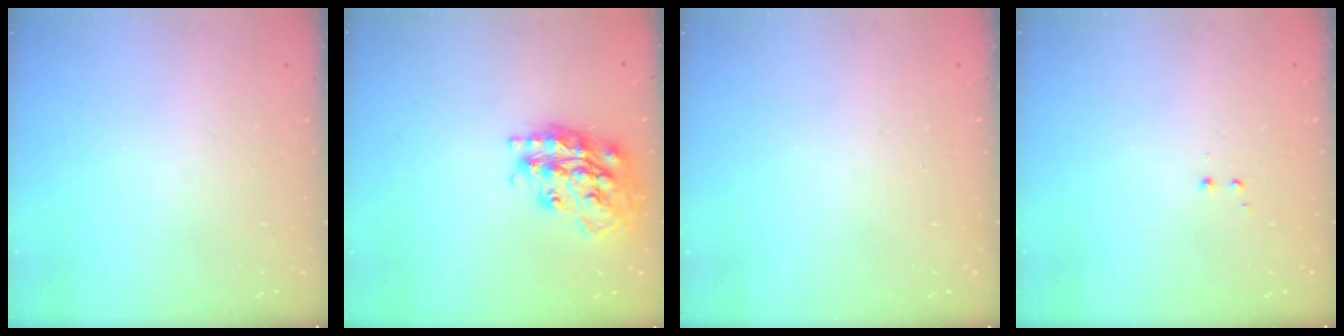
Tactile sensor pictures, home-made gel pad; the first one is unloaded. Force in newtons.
{"total": 20.4, "press": 20.3, "slide": 1.8}
{"total": 0.0}
{"total": 1.2, "press": 1.1, "slide": 0.6}